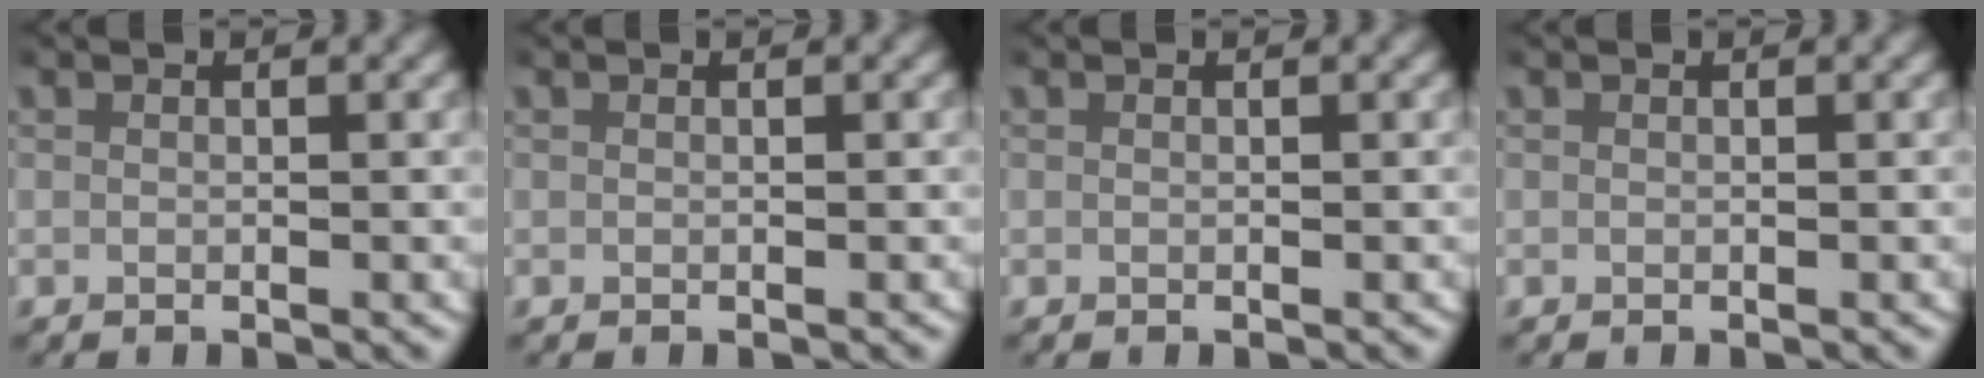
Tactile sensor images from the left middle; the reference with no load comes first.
{"total": 0.0}
{"total": 0.0}
{"total": 0.0}